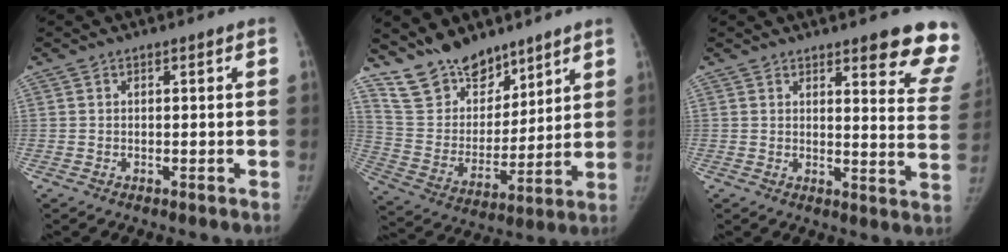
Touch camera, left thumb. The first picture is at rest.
{"total": 15.5, "force": [12.6, 7.5, 4.9], "torque": [-0.042, -0.078, 0.241]}
{"total": 13.8, "force": [10.6, 2.8, 8.4], "torque": [-0.064, -0.067, 0.109]}